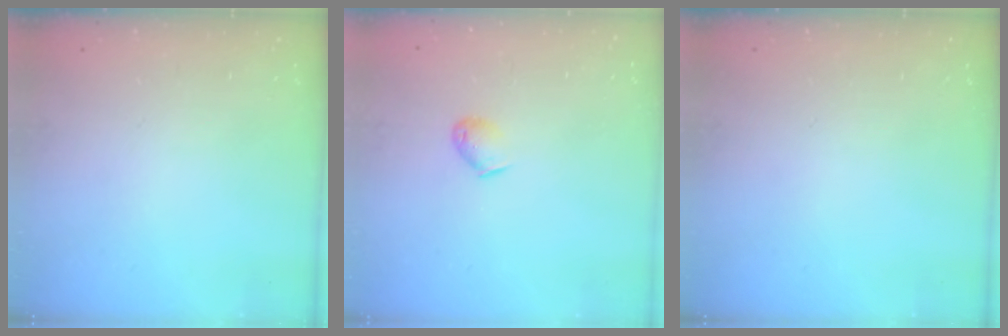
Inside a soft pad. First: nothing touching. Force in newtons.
{"total": 3.8, "press": 3.7, "slide": 0.8}
{"total": 0.0}